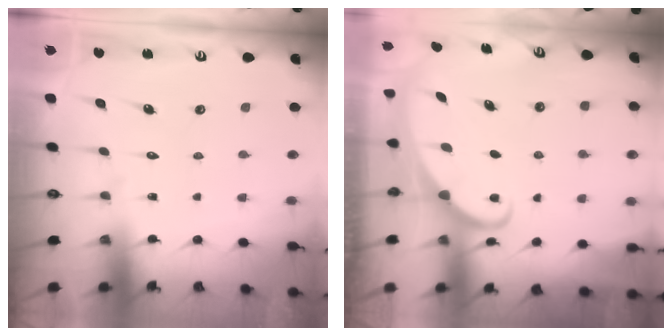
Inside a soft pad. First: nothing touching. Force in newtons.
{"total": 2.0, "press": 2.0, "slide": 0.3}